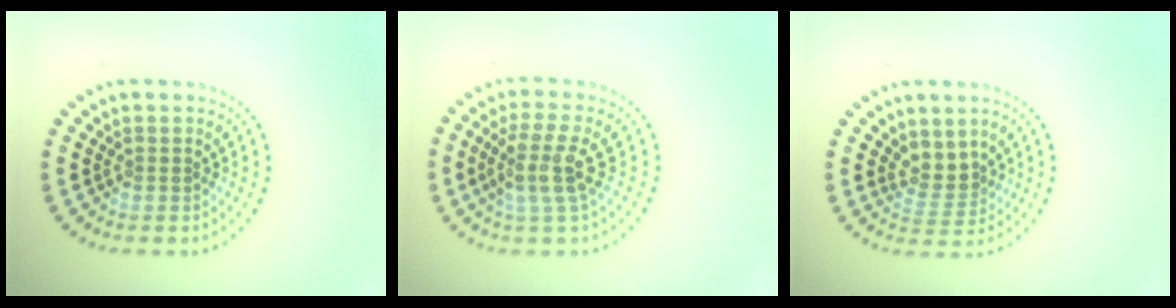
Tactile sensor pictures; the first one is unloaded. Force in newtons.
{"total": 3.6, "press": 2.8, "slide": 2.3}
{"total": 2.6, "press": 1.9, "slide": 1.7}